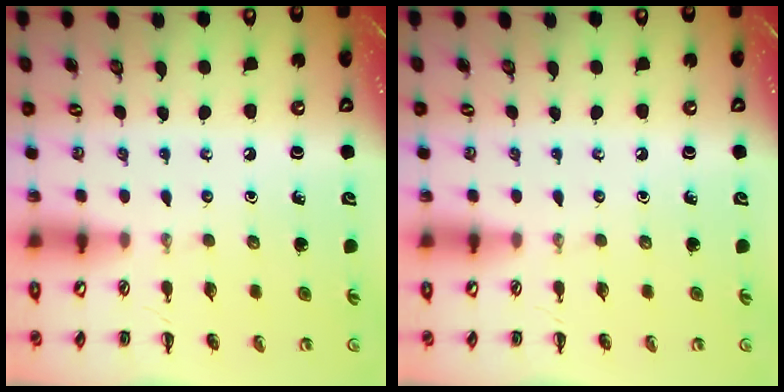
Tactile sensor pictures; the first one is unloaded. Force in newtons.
{"total": 0.0}